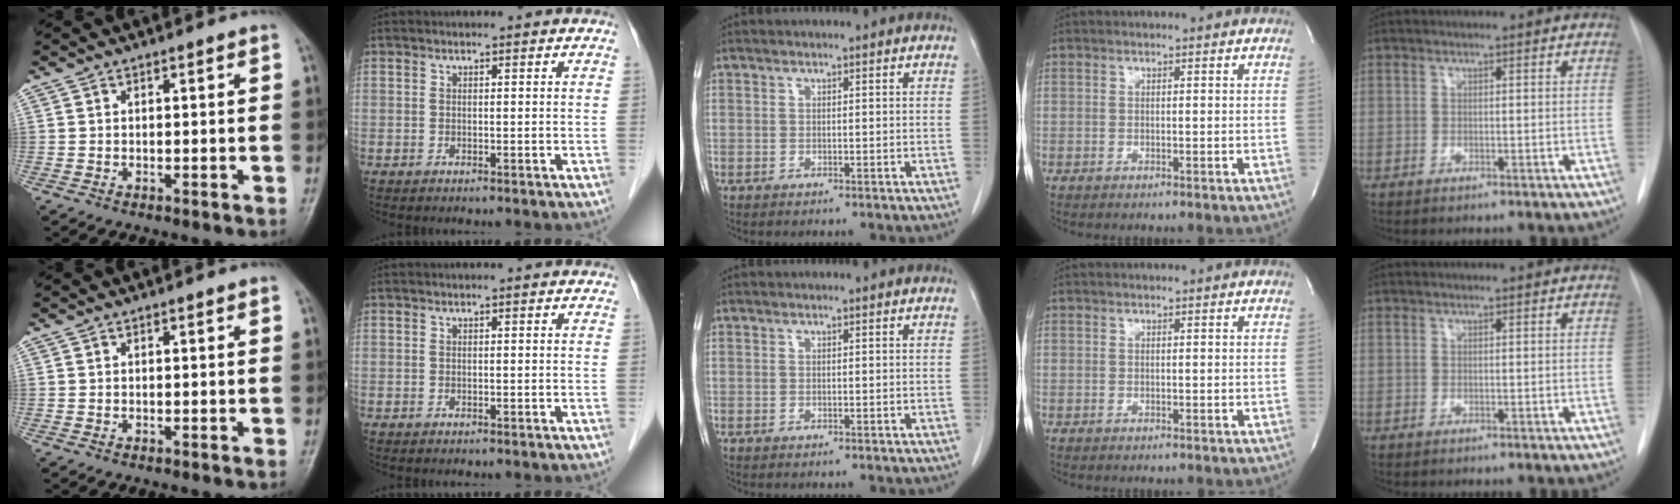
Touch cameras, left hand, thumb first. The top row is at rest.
{}